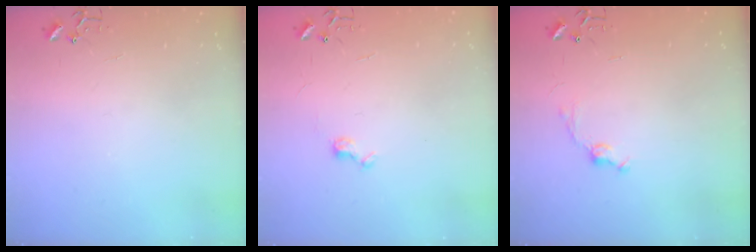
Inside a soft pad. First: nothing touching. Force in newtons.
{"total": 5.6, "press": 5.5, "slide": 0.7}
{"total": 7.0, "press": 7.0, "slide": 0.9}